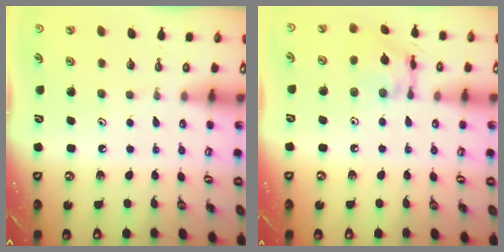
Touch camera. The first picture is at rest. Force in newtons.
{"total": 12.6, "press": 12.5, "slide": 0.9}